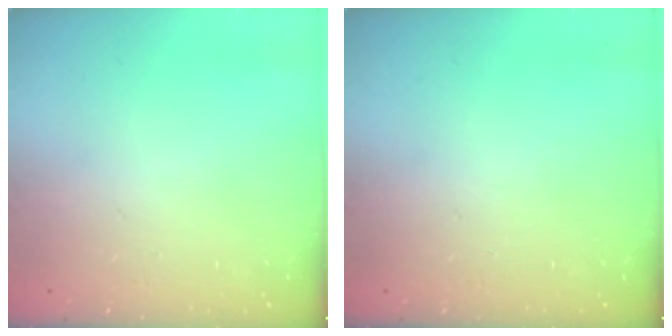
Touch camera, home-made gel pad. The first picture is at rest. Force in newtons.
{"total": 0.0}